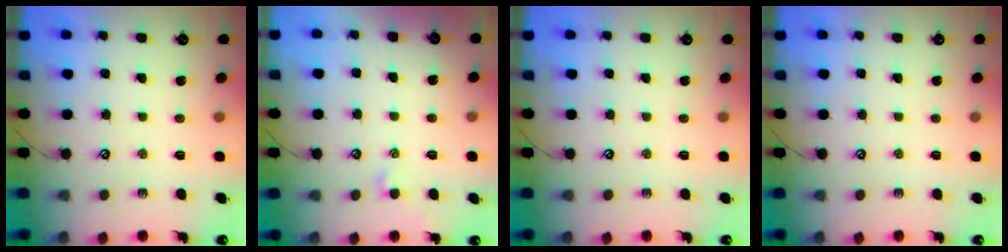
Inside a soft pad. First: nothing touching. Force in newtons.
{"total": 0.0}
{"total": 0.0}
{"total": 0.0}